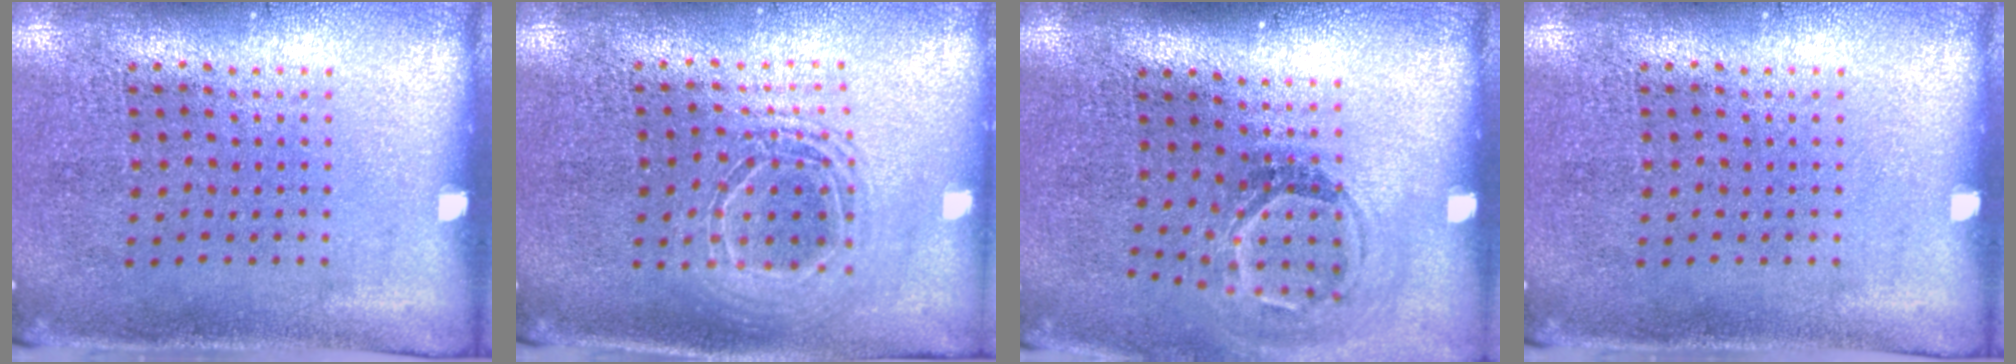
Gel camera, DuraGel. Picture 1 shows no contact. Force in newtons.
{"total": 1.7, "press": 1.4, "slide": 0.9}
{"total": 1.8, "press": 1.2, "slide": 1.3}
{"total": 0.0}